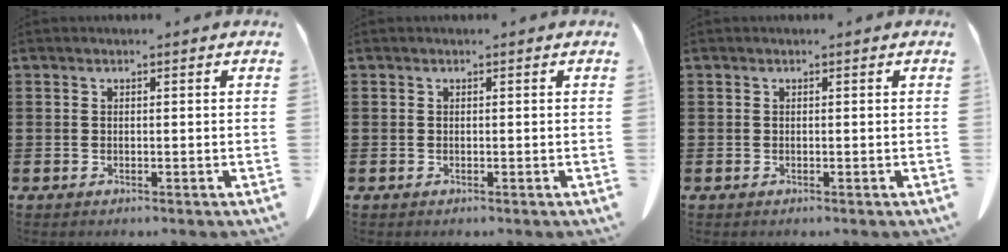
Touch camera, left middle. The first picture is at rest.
{"total": 0.0}
{"total": 0.0}